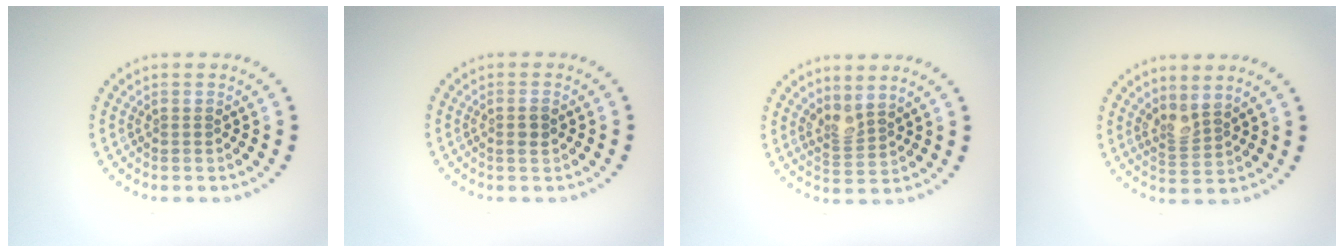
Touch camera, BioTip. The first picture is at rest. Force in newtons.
{"total": 1.1, "press": 1.1, "slide": 0.3}
{"total": 2.1, "press": 1.5, "slide": 1.5}
{"total": 2.1, "press": 1.6, "slide": 1.4}